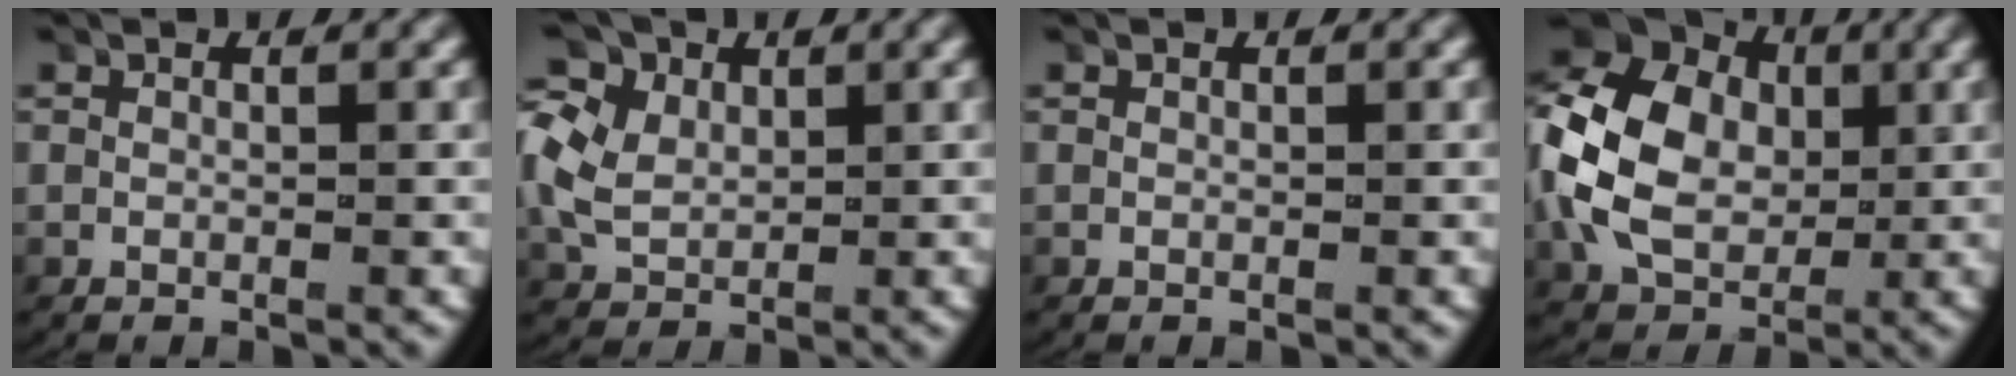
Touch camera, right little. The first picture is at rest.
{"total": 7.6, "force": [1.8, 6.4, 3.6], "torque": [-0.093, -0.002, 0.029]}
{"total": 0.0}
{"total": 11.7, "force": [1.3, 9.3, 7.0], "torque": [-0.160, -0.003, 0.021]}